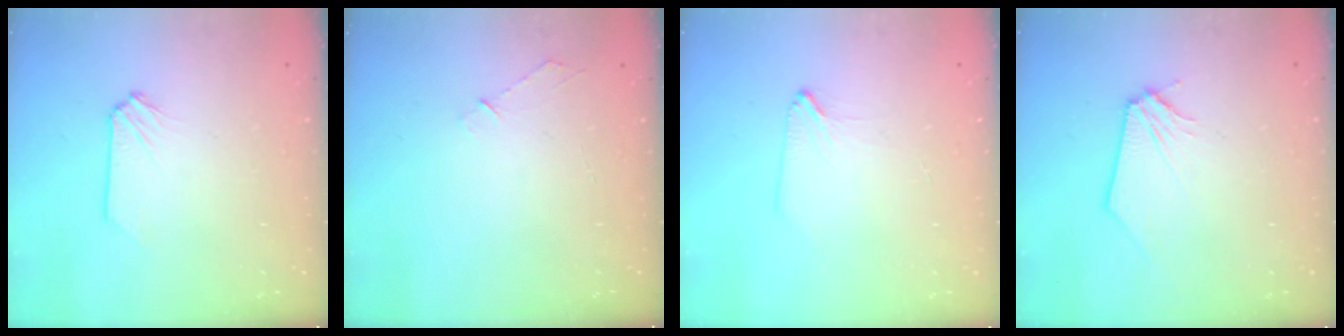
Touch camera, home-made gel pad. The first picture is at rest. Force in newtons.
{"total": 4.3, "press": 4.3, "slide": 0.5}
{"total": 1.3, "press": 1.3, "slide": 0.2}
{"total": 0.0}